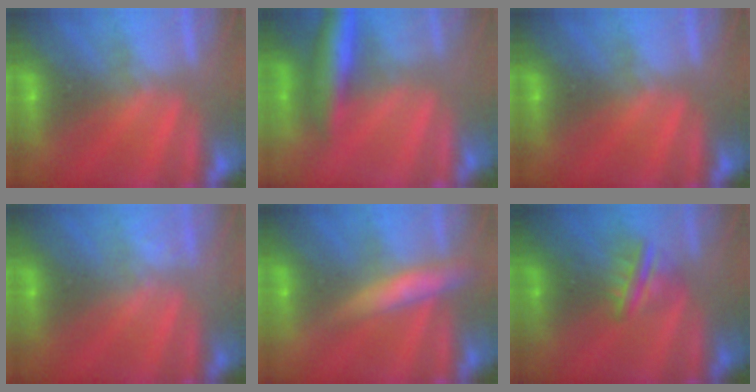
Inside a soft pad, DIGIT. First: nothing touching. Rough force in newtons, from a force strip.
{"total": 6.9}
{"total": 0.0}
{"total": 1.6}
{"total": 9.4}
{"total": 2.8}